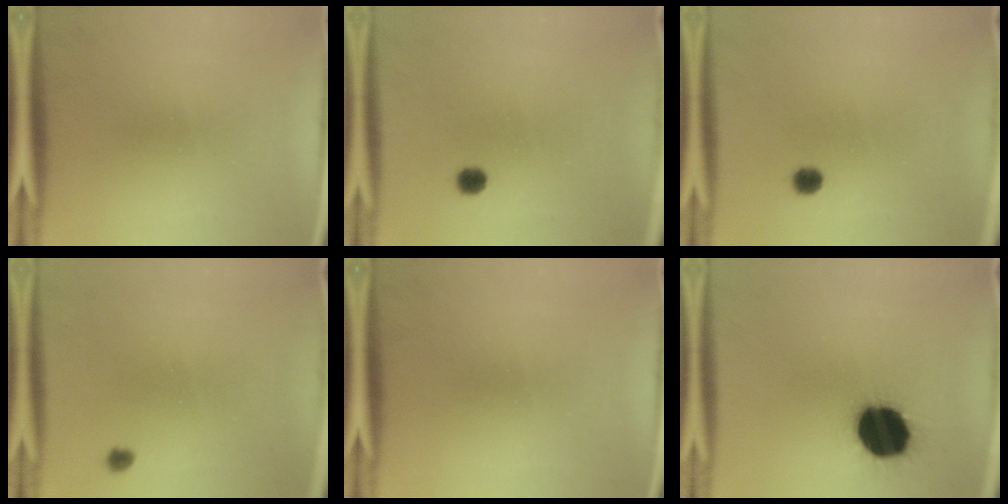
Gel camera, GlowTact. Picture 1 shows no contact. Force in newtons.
{"total": 1.9}
{"total": 1.9}
{"total": 1.1}
{"total": 0.0}
{"total": 18.7}